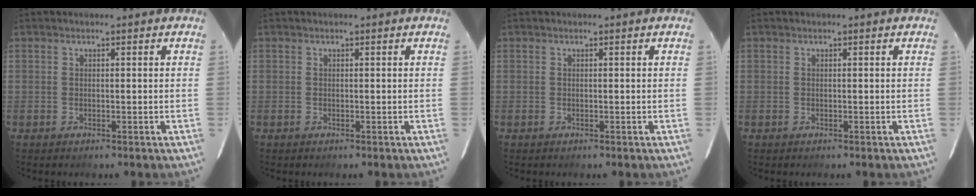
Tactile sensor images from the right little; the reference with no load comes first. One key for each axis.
{"total": 0.0}
{"total": 0.0}
{"total": 0.0}